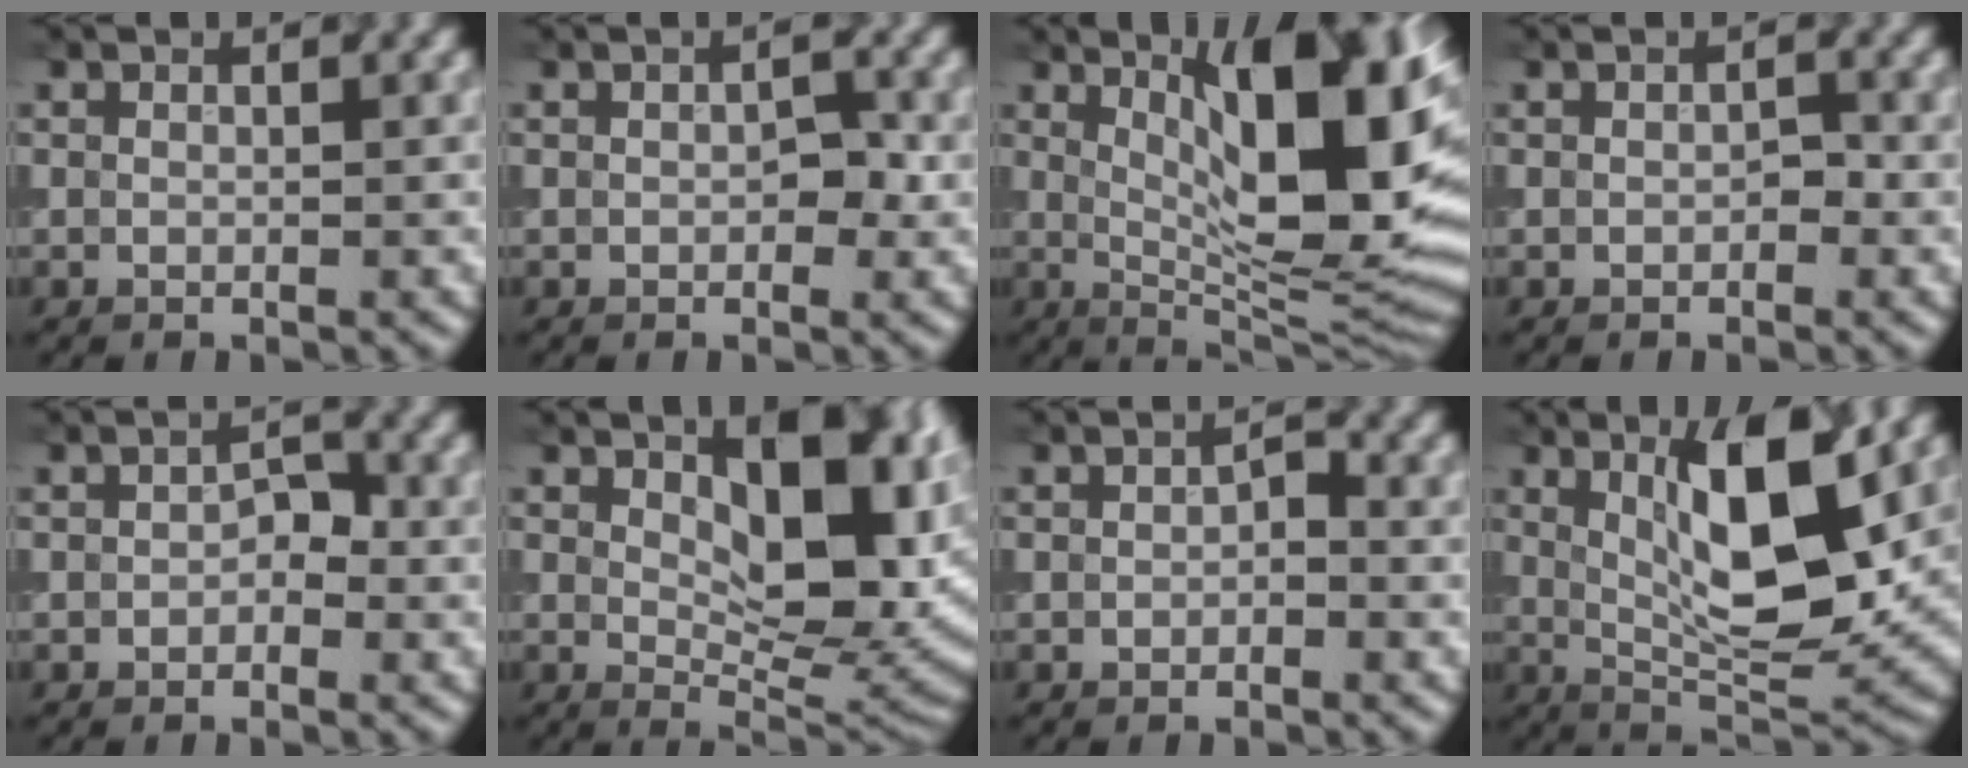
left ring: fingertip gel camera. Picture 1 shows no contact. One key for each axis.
{"total": 1.7, "fx": -0.1, "fy": 0.9, "fz": 1.4, "tx": -0.016, "ty": 0.001, "tz": -0.002}
{"total": 13.5, "fx": 3.5, "fy": 4.3, "fz": 12.4, "tx": -0.163, "ty": -0.002, "tz": 0.057}
{"total": 0.9, "fx": -0.2, "fy": 0.5, "fz": 0.7, "tx": -0.009, "ty": 0.000, "tz": -0.004}
{"total": 1.6, "fx": -0.4, "fy": 1.1, "fz": 1.2, "tx": -0.016, "ty": 0.002, "tz": -0.009}
{"total": 10.4, "fx": 2.4, "fy": 4.9, "fz": 8.8, "tx": -0.121, "ty": -0.004, "tz": 0.044}
{"total": 1.1, "fx": -0.2, "fy": 0.6, "fz": 0.9, "tx": -0.012, "ty": 0.002, "tz": -0.004}
{"total": 9.3, "fx": 2.4, "fy": 2.6, "fz": 8.6, "tx": -0.133, "ty": -0.013, "tz": 0.046}